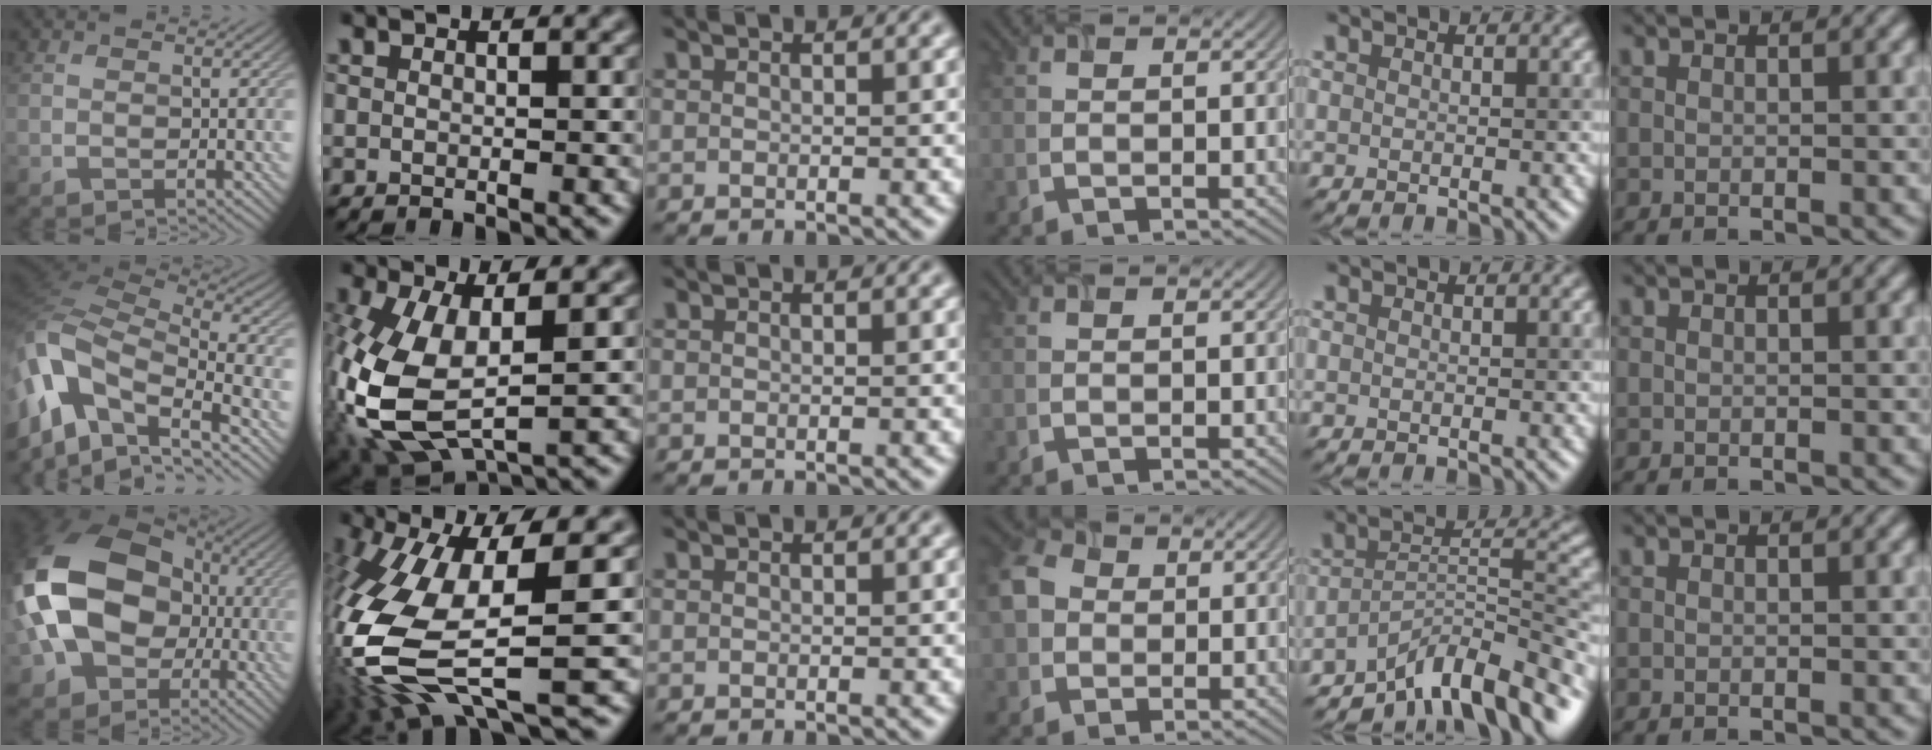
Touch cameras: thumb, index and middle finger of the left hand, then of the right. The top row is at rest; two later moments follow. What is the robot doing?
{"motion": "open", "object": "airpods case & airpods"}